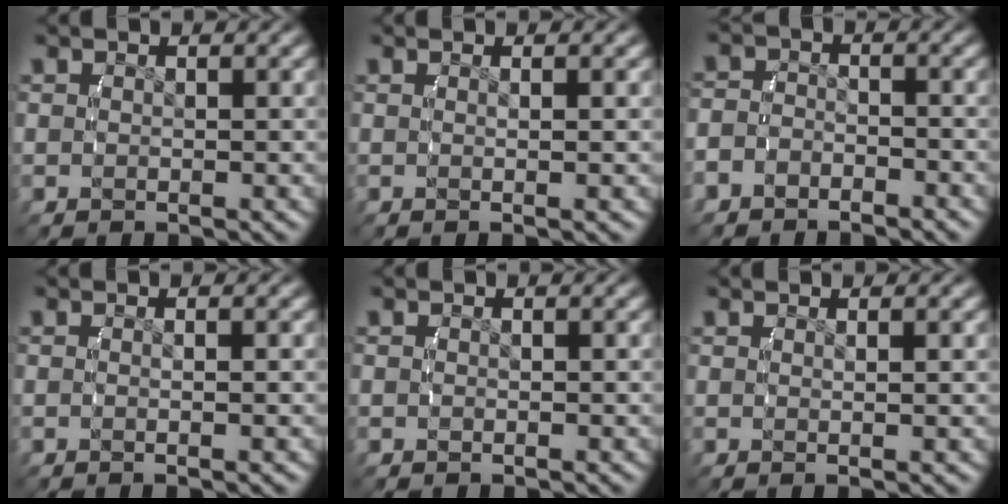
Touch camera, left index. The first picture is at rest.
{"total": 1.1, "force": [-0.1, -0.6, 0.9], "torque": [-0.018, 0.001, -0.002]}
{"total": 3.3, "force": [-2.6, 2.0, 0.5], "torque": [-0.021, -0.011, -0.042]}
{"total": 0.9, "force": [-0.4, -0.3, 0.8], "torque": [-0.019, 0.003, -0.008]}
{"total": 0.0}
{"total": 0.9, "force": [0.3, -0.6, 0.6], "torque": [-0.014, -0.001, 0.005]}